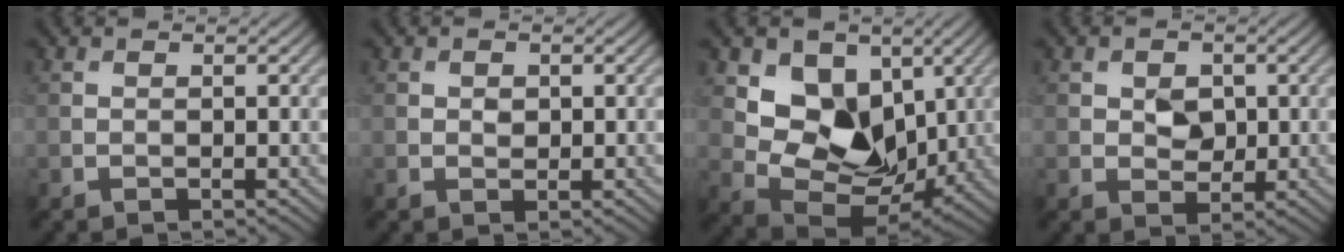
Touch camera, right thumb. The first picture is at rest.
{"total": 1.0, "force": [0.2, 0.8, 0.5], "torque": [-0.009, -0.004, 0.003]}
{"total": 10.0, "force": [2.9, 7.4, 6.0], "torque": [-0.116, -0.018, 0.045]}
{"total": 3.1, "force": [0.5, 2.4, 1.9], "torque": [-0.038, -0.003, 0.002]}